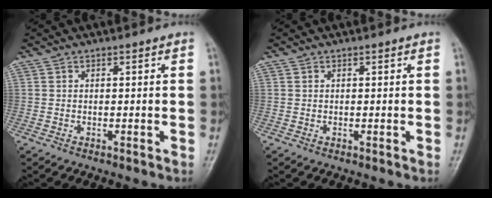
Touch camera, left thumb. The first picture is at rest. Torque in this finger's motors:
{"motor_torque": [-0.01, -0.09, -0.14, 0.01, -0.01]}